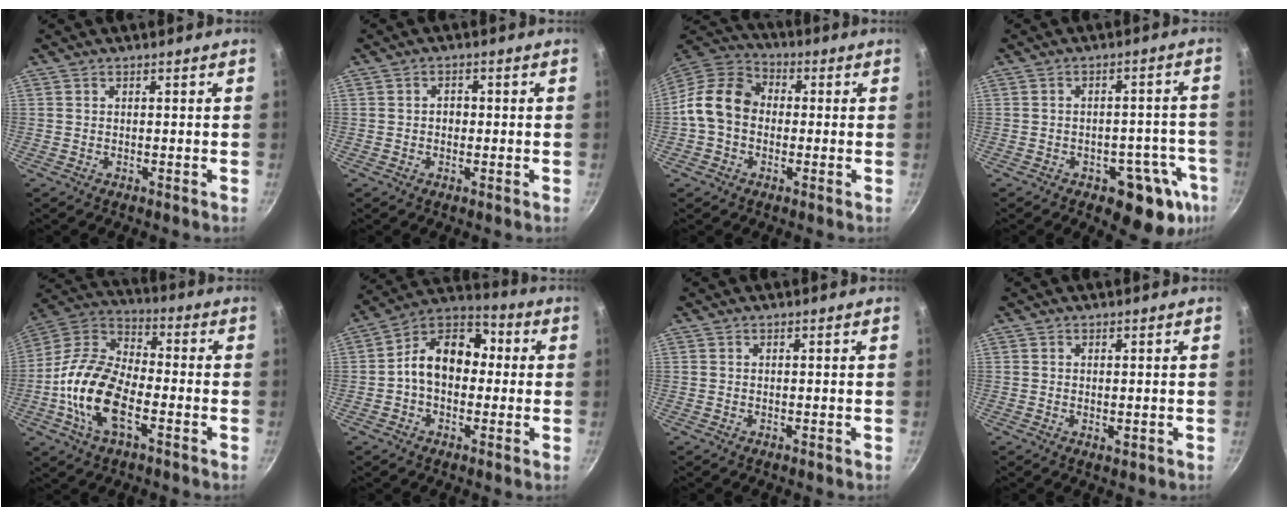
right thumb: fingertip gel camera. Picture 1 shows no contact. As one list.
[{"total": 2.0, "force": [-0.2, 1.6, 1.1], "torque": [-0.009, 0.004, -0.005]}, {"total": 12.0, "force": [-0.7, 9.5, 7.3], "torque": [-0.104, 0.032, -0.037]}, {"total": 12.0, "force": [-5.7, 6.8, 8.0], "torque": [-0.030, 0.045, -0.063]}, {"total": 17.0, "force": [-5.0, 8.7, 13.7], "torque": [-0.252, 0.040, -0.115]}, {"total": 13.3, "force": [0.0, 9.7, 9.1], "torque": [-0.103, 0.043, -0.024]}, {"total": 0.0}, {"total": 0.8, "force": [0.1, 0.4, 0.7], "torque": [-0.011, -0.003, 0.001]}]